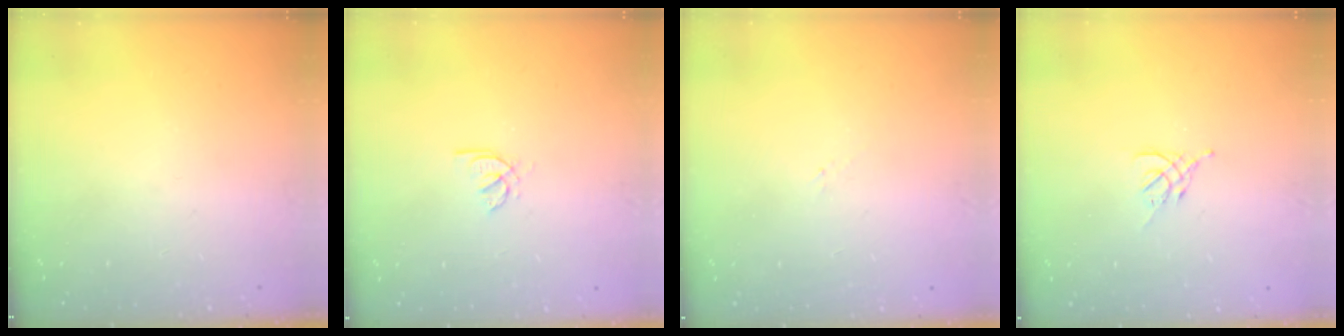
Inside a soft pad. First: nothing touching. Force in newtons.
{"total": 1.8, "press": 1.8, "slide": 0.3}
{"total": 1.2, "press": 1.2, "slide": 0.3}
{"total": 3.0, "press": 2.8, "slide": 0.8}